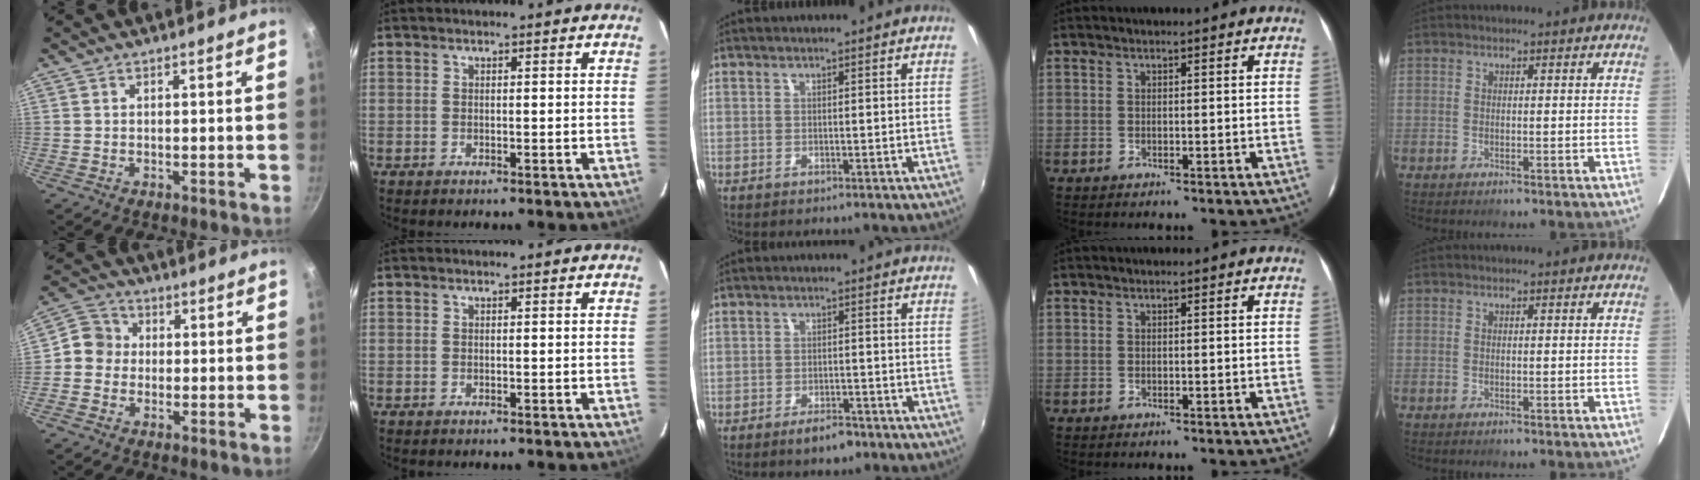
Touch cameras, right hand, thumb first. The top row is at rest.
{"thumb": {"total": 6.2, "force": [-0.4, 5.8, 2.2], "torque": [-0.009, 0.014, -0.031]}, "middle": {"total": 3.8, "force": [-2.8, 1.6, 2.0], "torque": [-0.043, 0.002, -0.041]}}